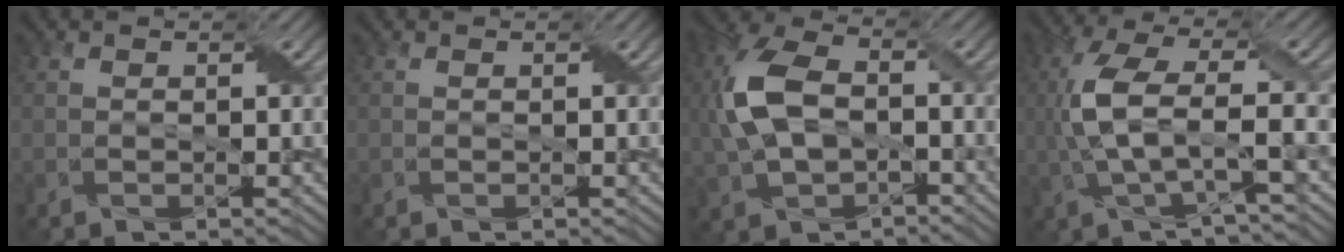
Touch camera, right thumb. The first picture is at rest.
{"total": 0.0}
{"total": 10.2, "force": [-0.5, 6.5, 7.9], "torque": [-0.205, 0.007, -0.013]}
{"total": 8.5, "force": [-0.1, 2.9, 8.0], "torque": [-0.179, 0.014, -0.006]}